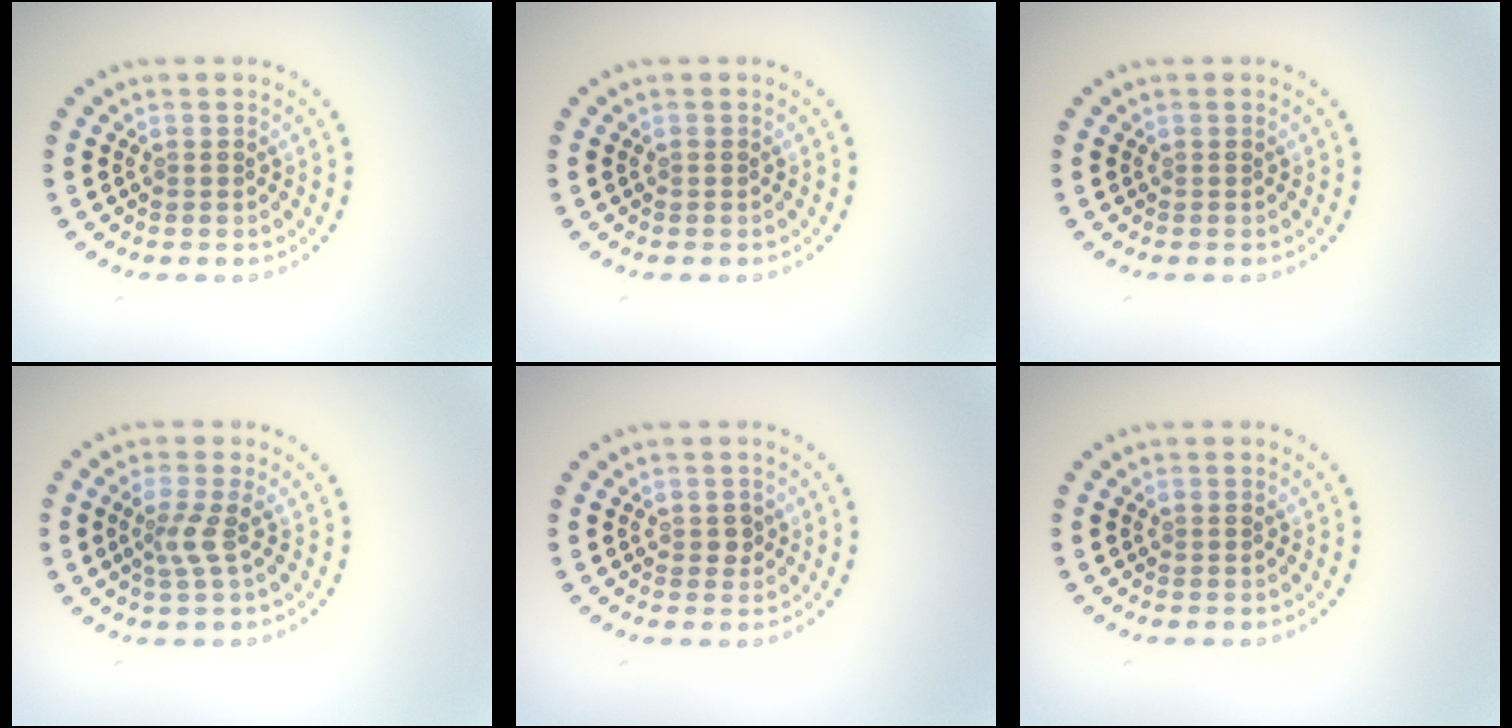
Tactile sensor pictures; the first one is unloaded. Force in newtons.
{"total": 0.0}
{"total": 0.0}
{"total": 2.0, "press": 1.4, "slide": 1.5}
{"total": 0.9, "press": 0.9, "slide": 0.2}
{"total": 0.0}